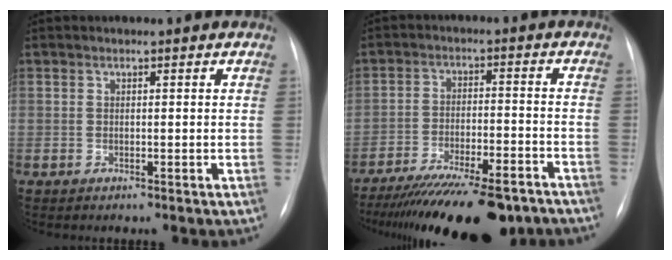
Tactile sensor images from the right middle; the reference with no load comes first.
{"total": 19.5, "force": [-15.9, 4.5, 10.5], "torque": [-0.152, -0.018, -0.236]}